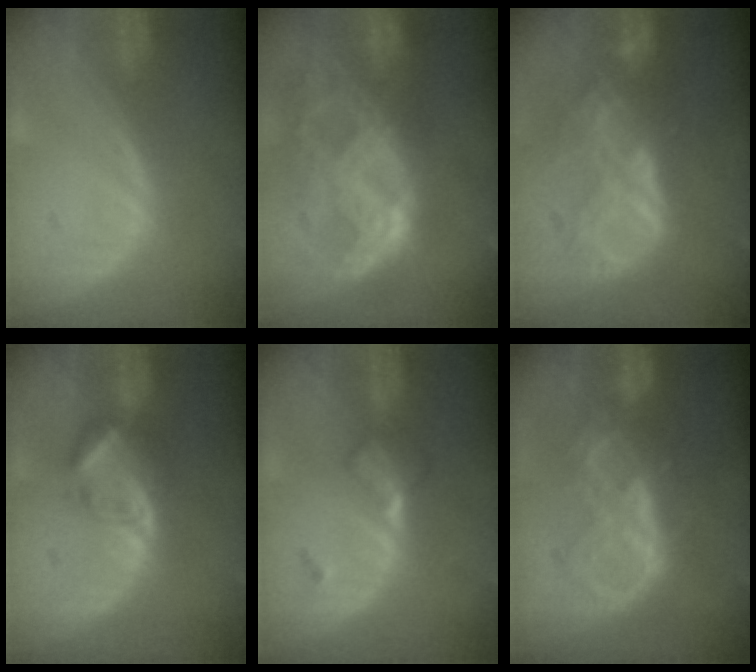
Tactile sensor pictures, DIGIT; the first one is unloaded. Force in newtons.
{"total": 11.3, "press": 9.5, "slide": 6.0}
{"total": 8.8, "press": 7.6, "slide": 4.3}
{"total": 5.9, "press": 5.4, "slide": 2.3}
{"total": 4.8, "press": 4.2, "slide": 2.4}
{"total": 7.4, "press": 7.4, "slide": 0.4}